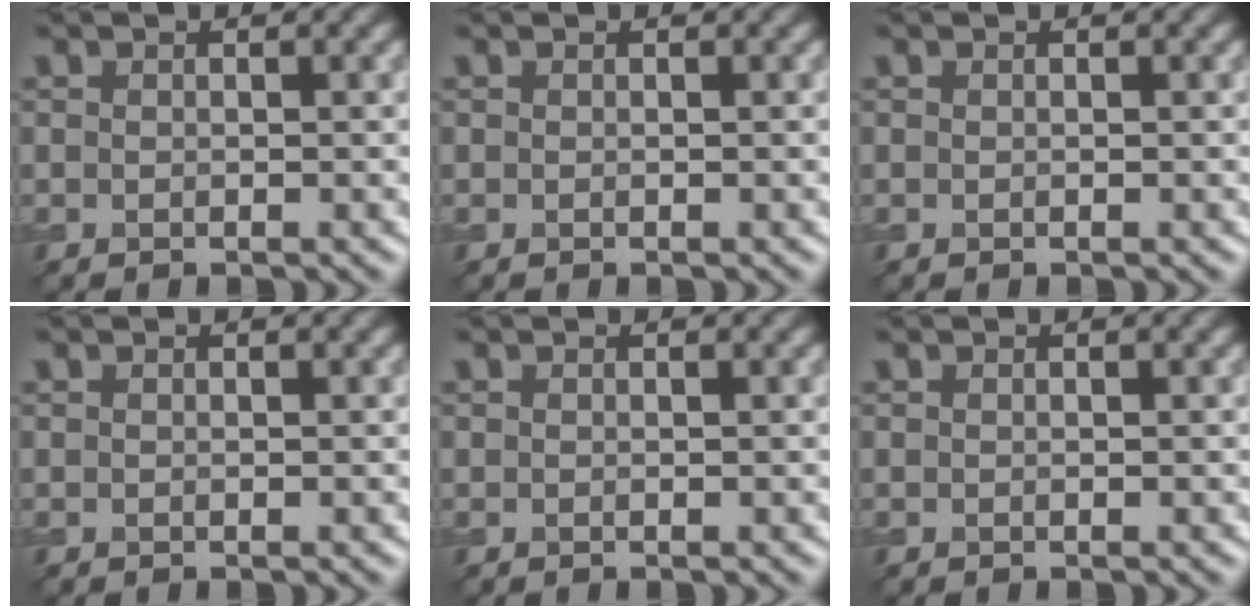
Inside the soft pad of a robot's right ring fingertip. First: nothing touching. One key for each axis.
{"total": 0.0}
{"total": 0.0}
{"total": 0.0}
{"total": 0.0}
{"total": 0.0}